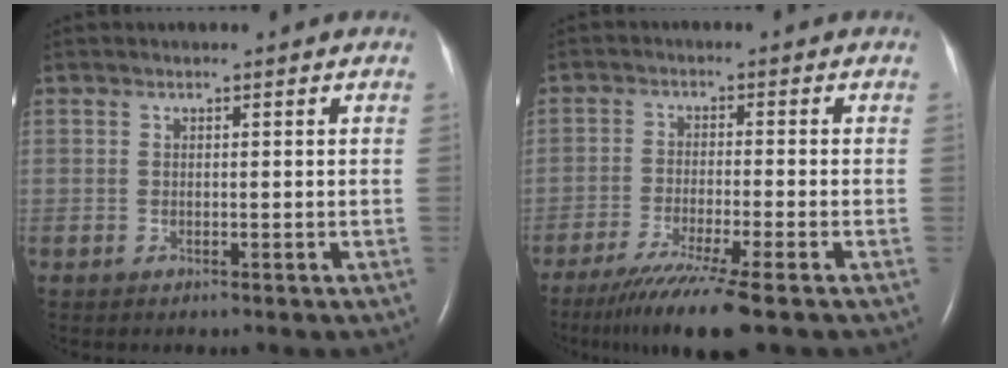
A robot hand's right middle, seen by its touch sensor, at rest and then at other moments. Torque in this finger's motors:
{"motor_torque": [0.96, -0.78, 0.45, 0.10]}